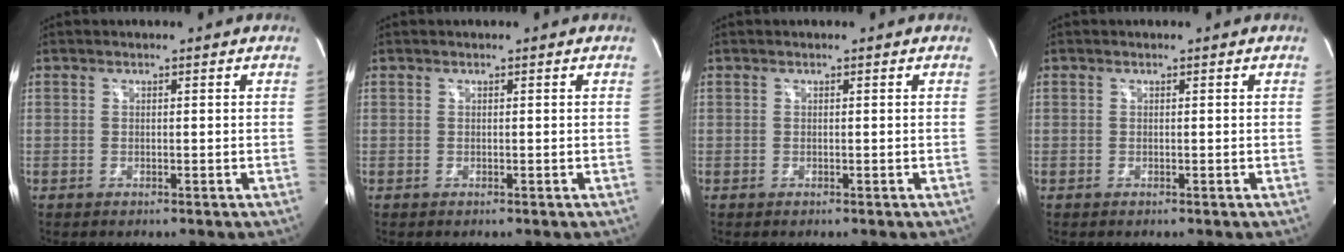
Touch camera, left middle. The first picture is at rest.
{"total": 0.0}
{"total": 0.0}
{"total": 0.0}